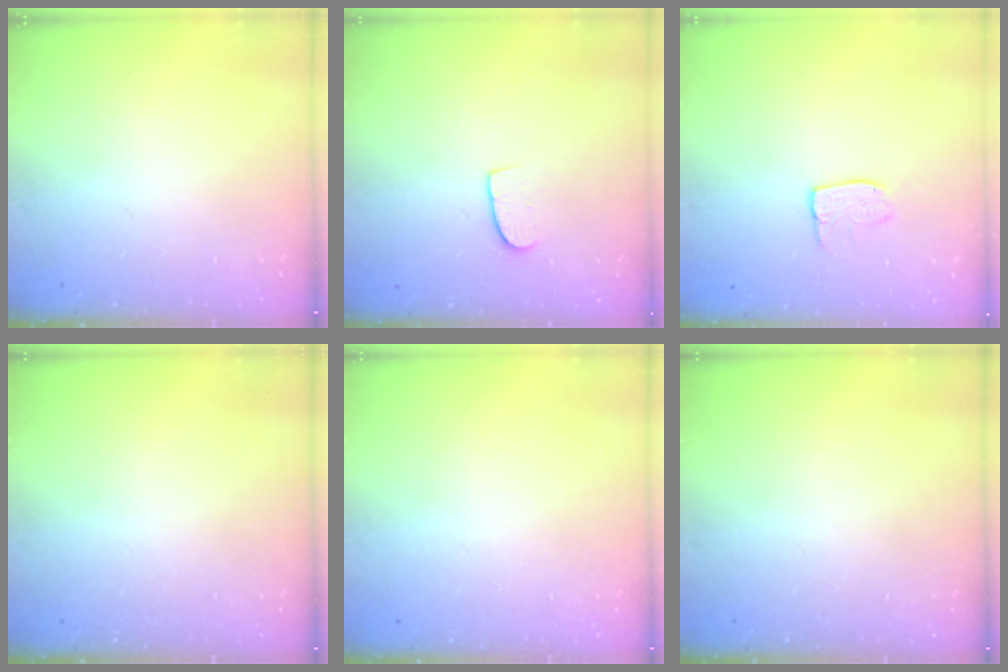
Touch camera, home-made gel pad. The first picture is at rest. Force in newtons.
{"total": 7.0, "press": 7.0, "slide": 0.4}
{"total": 6.3, "press": 6.3, "slide": 0.2}
{"total": 0.0}
{"total": 0.0}
{"total": 0.0}